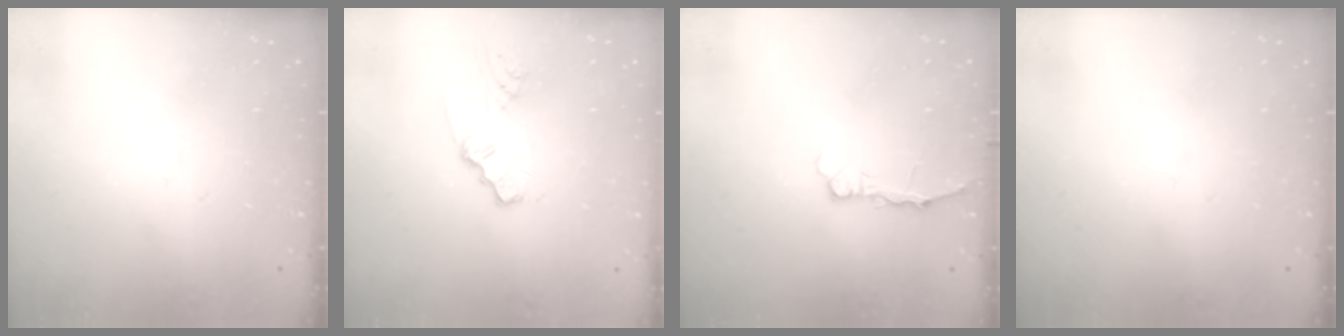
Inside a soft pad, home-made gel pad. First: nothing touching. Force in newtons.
{"total": 1.2, "press": 1.2, "slide": 0.2}
{"total": 2.6, "press": 2.6, "slide": 0.3}
{"total": 0.0}